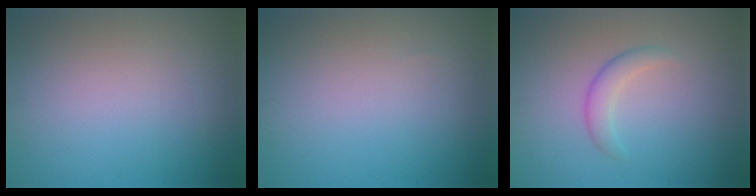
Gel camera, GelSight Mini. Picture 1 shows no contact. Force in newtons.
{"total": 0.0}
{"total": 1.8, "press": 1.8, "slide": 0.1}